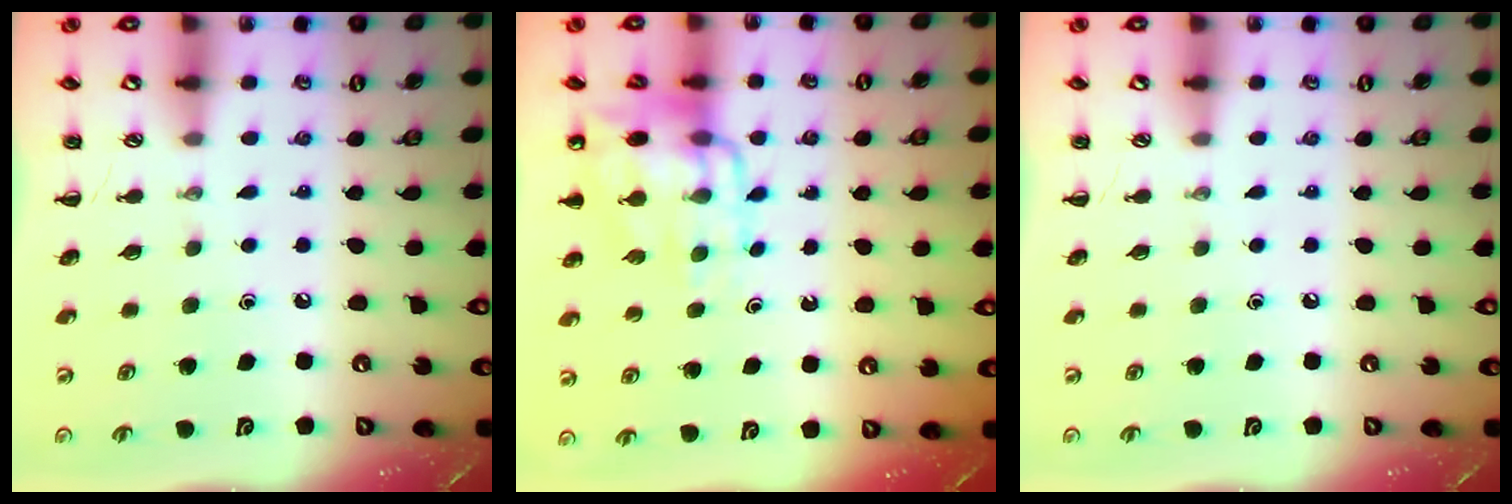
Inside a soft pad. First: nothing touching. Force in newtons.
{"total": 12.6, "press": 12.3, "slide": 2.8}
{"total": 0.0}